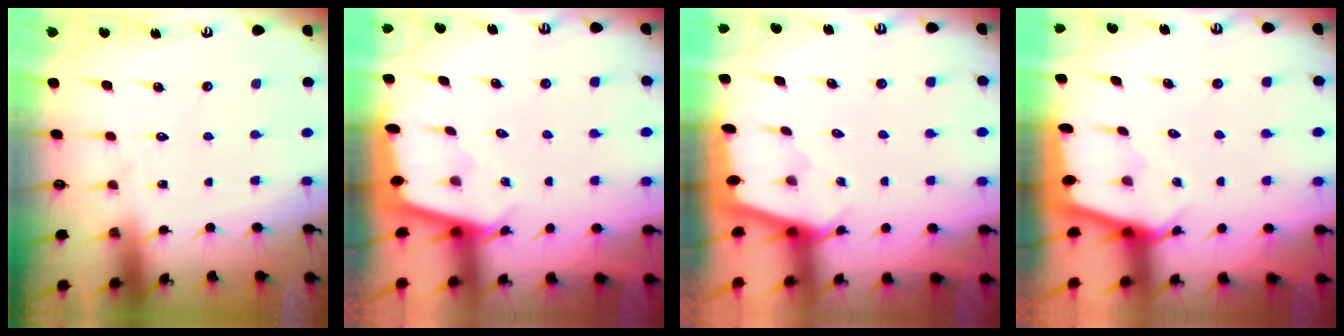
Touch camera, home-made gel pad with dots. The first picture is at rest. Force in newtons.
{"total": 1.8, "press": 1.8, "slide": 0.2}
{"total": 1.8, "press": 1.8, "slide": 0.1}
{"total": 2.3, "press": 2.3, "slide": 0.3}